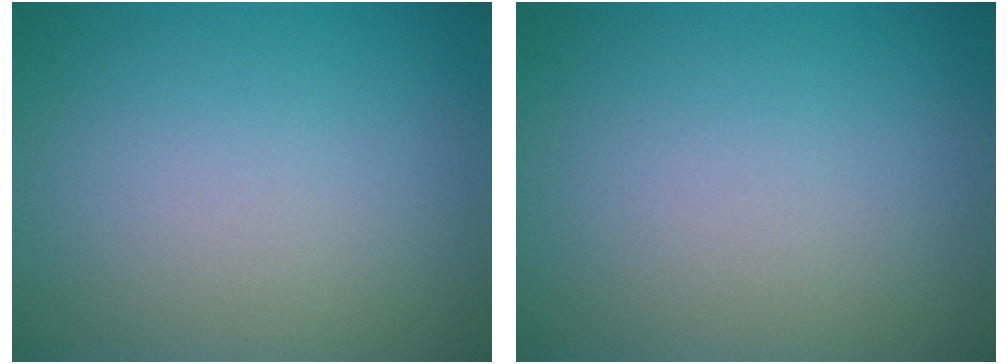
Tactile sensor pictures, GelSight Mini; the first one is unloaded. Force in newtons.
{"total": 0.0}